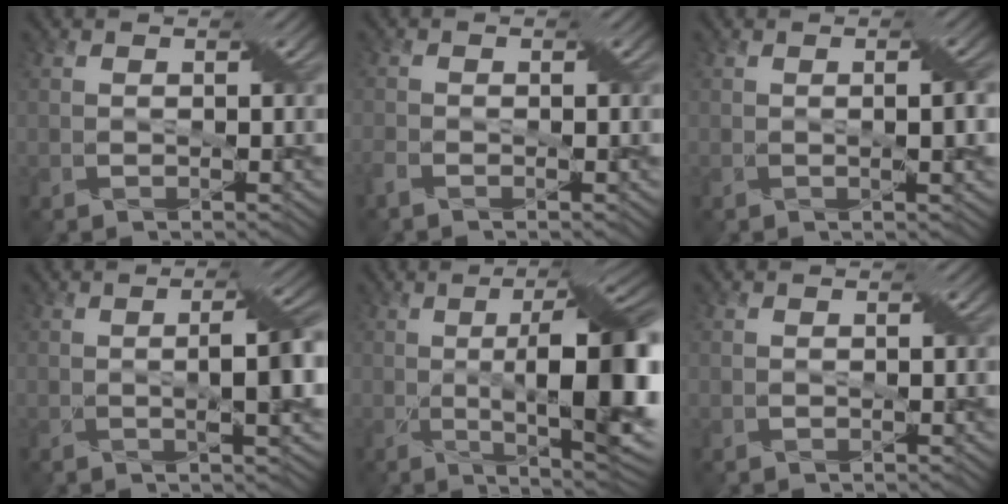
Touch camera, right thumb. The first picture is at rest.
{"total": 1.4, "force": [-1.1, 0.5, 0.8], "torque": [-0.024, -0.001, -0.025]}
{"total": 2.3, "force": [0.0, 0.3, 2.2], "torque": [-0.037, 0.003, 0.001]}
{"total": 5.2, "force": [-0.1, 1.1, 5.1], "torque": [-0.081, 0.004, 0.000]}
{"total": 16.6, "force": [-1.2, 5.1, 15.7], "torque": [-0.217, 0.002, -0.014]}
{"total": 0.0}